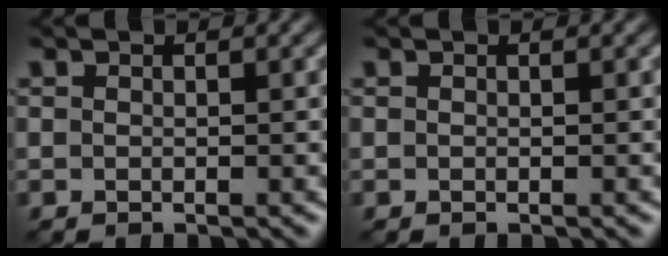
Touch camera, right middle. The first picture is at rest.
{"total": 0.0}